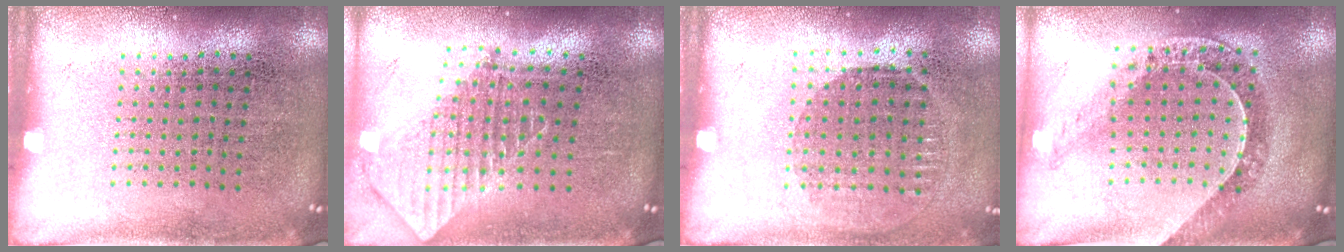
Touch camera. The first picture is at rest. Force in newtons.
{"total": 2.0, "press": 1.5, "slide": 1.3}
{"total": 1.0, "press": 0.9, "slide": 0.4}
{"total": 1.1, "press": 1.1, "slide": 0.2}